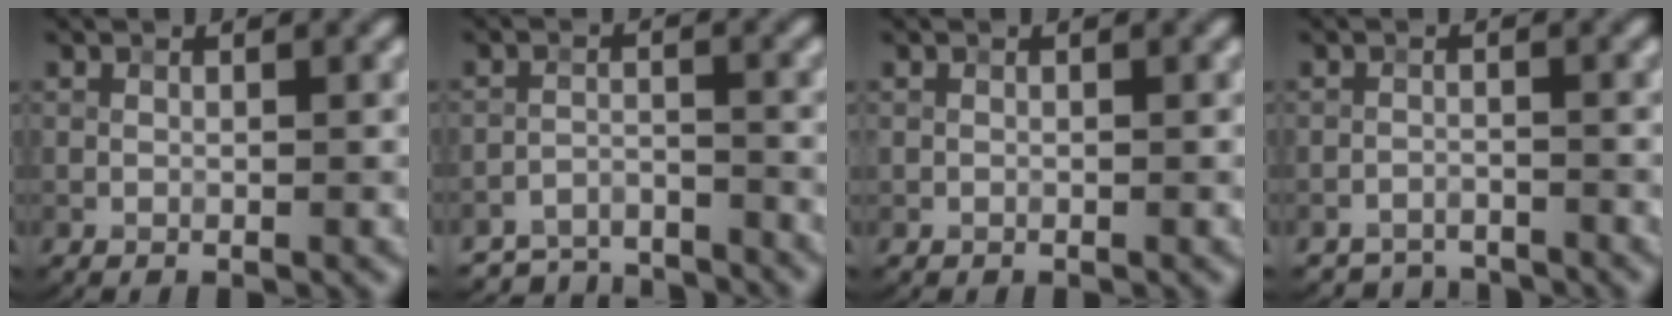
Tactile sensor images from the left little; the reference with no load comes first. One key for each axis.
{"total": 5.3, "fx": -5.1, "fy": 1.1, "fz": 0.6, "tx": -0.006, "ty": -0.010, "tz": -0.093}
{"total": 0.0}
{"total": 2.2, "fx": -2.1, "fy": 0.4, "fz": -0.5, "tx": 0.020, "ty": 0.000, "tz": -0.041}